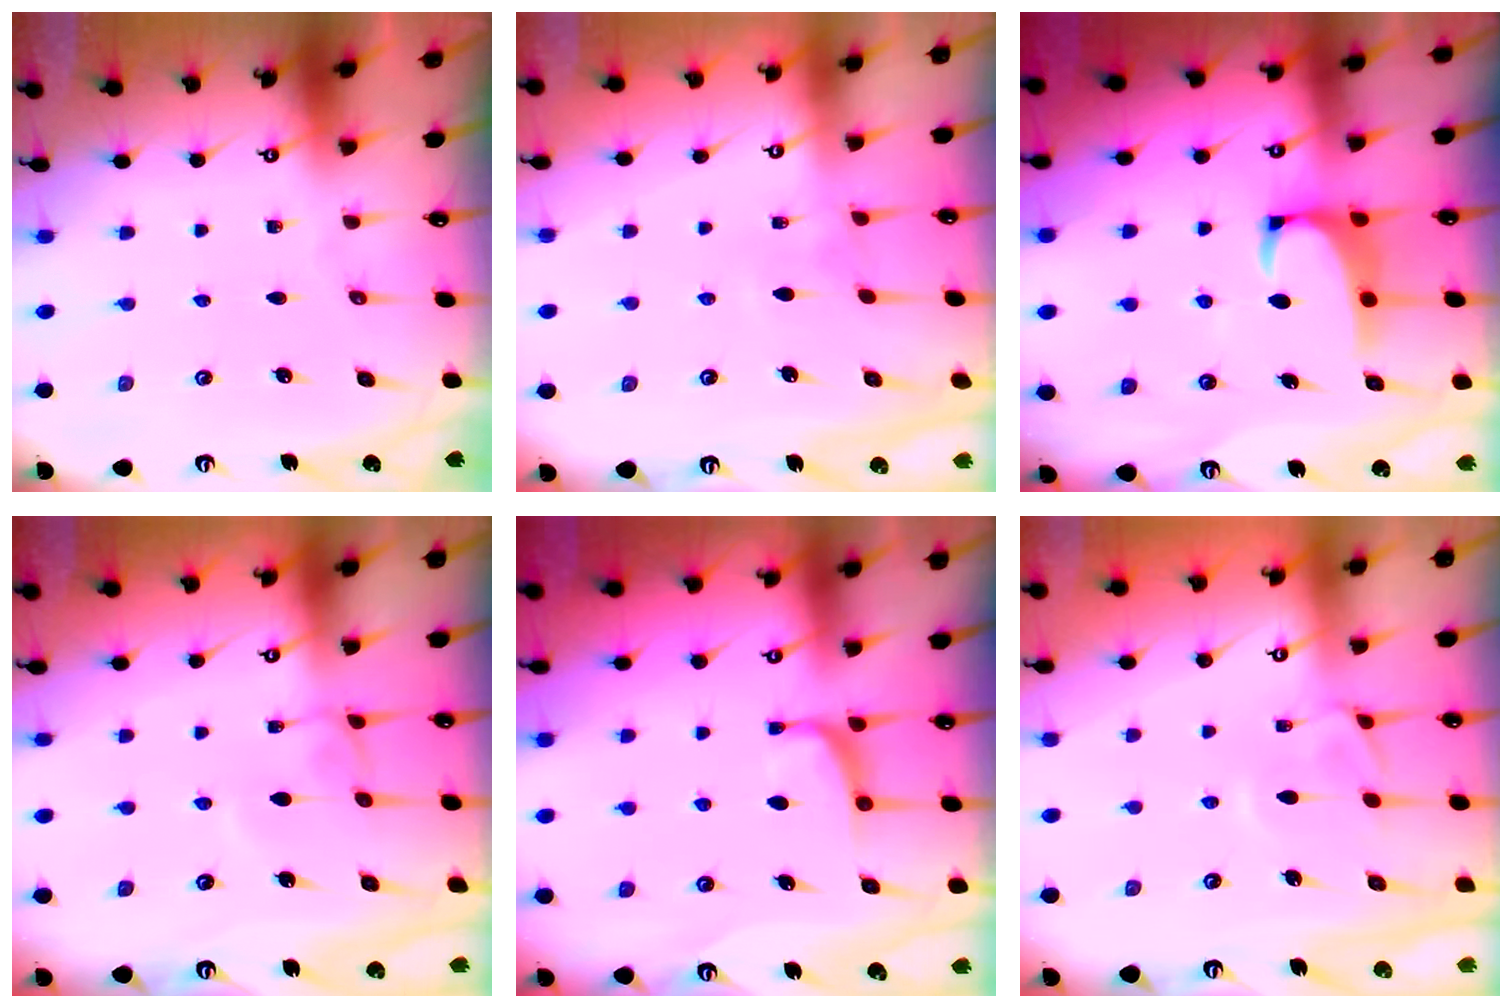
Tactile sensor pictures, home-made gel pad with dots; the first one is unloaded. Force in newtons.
{"total": 3.0, "press": 3.0, "slide": 0.4}
{"total": 2.2, "press": 2.0, "slide": 0.9}
{"total": 0.7, "press": 0.6, "slide": 0.4}
{"total": 1.6, "press": 1.5, "slide": 0.5}
{"total": 2.7, "press": 2.4, "slide": 1.2}